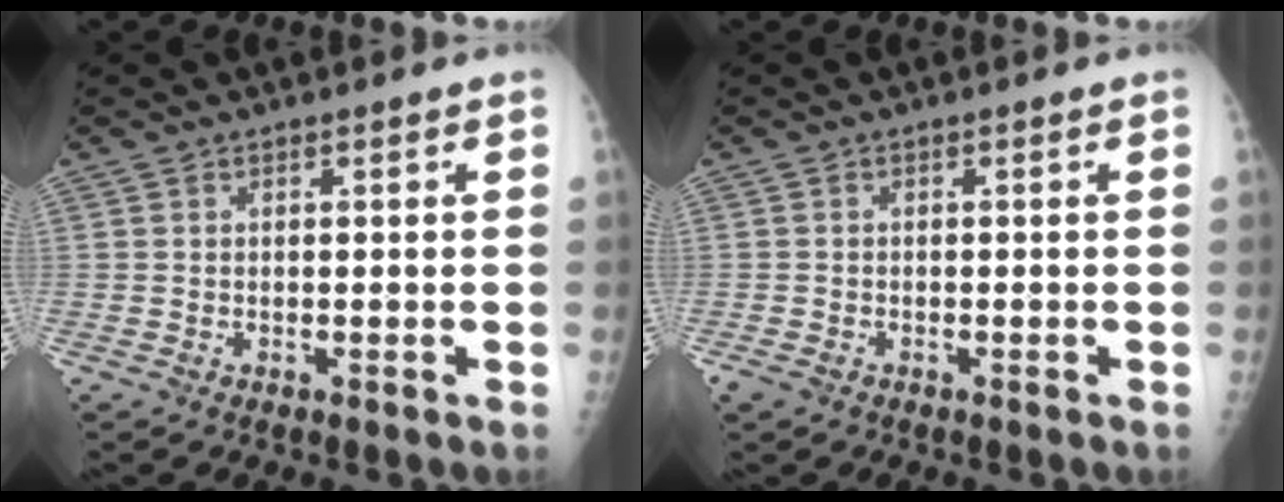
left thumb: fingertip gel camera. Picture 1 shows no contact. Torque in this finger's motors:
{"motor_torque": [0.53, 0.56, -0.02, 0.03, 0.07]}